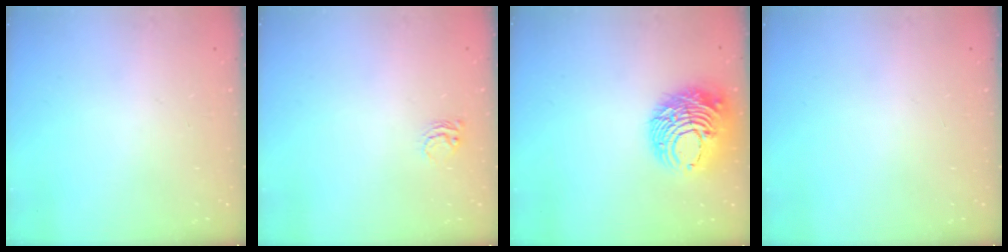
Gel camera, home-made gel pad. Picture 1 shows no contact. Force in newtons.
{"total": 5.1, "press": 5.1, "slide": 0.3}
{"total": 12.9, "press": 12.8, "slide": 1.5}
{"total": 0.0}